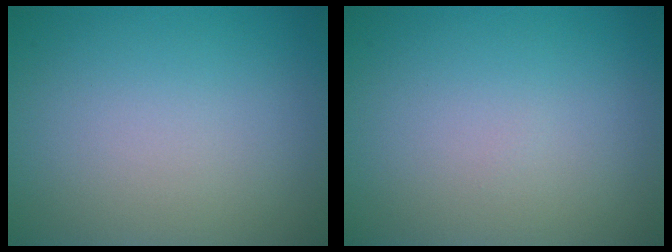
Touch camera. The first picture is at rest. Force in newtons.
{"total": 0.0}